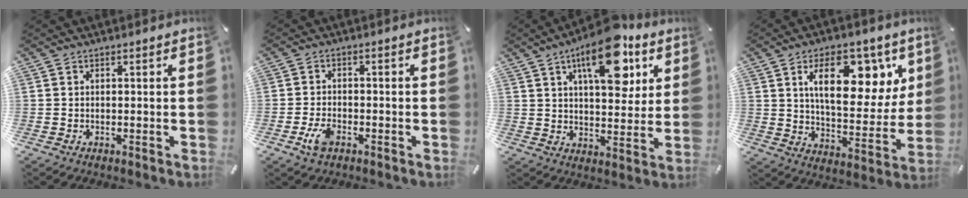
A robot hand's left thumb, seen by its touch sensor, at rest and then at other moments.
{"total": 4.6, "force": [-2.3, 2.5, 3.1], "torque": [-0.084, 0.000, -0.049]}
{"total": 17.3, "force": [8.9, 7.9, 12.6], "torque": [-0.176, -0.033, 0.143]}
{"total": 17.3, "force": [8.0, 9.1, 12.3], "torque": [-0.184, -0.025, 0.133]}